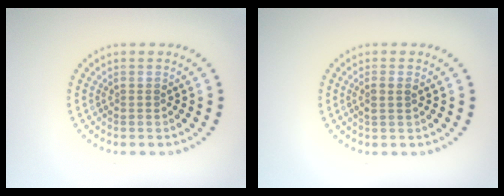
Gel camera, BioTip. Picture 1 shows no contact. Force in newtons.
{"total": 1.1, "press": 1.1, "slide": 0.4}